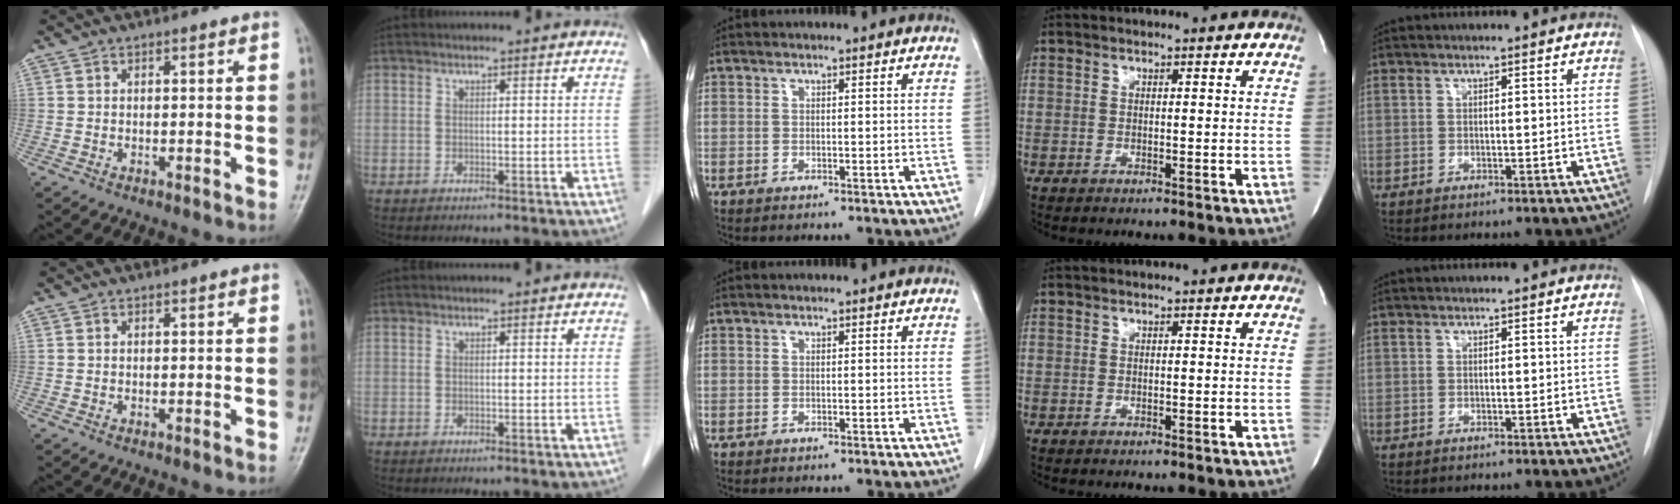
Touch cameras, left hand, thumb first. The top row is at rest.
{}